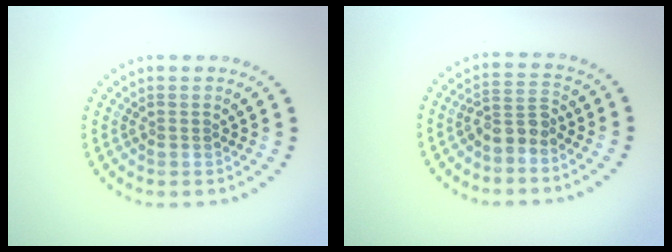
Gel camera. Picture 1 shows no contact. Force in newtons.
{"total": 2.3, "press": 1.9, "slide": 1.3}